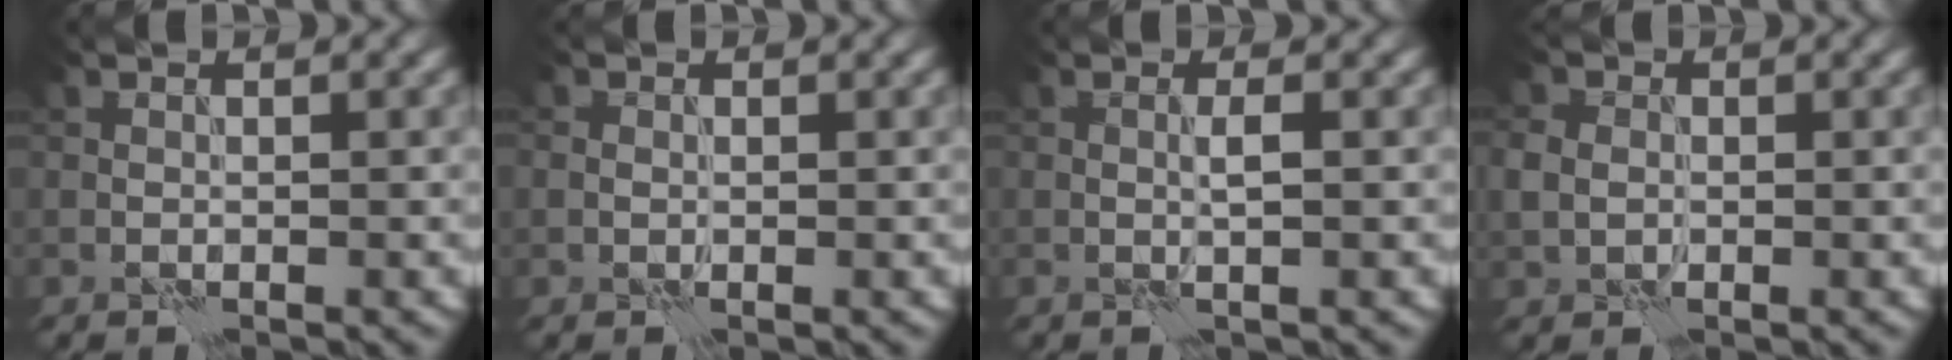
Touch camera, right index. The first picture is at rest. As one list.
[{"total": 0.9, "force": [0.0, 0.7, 0.5], "torque": [-0.009, 0.000, -0.001]}, {"total": 1.3, "force": [0.0, 0.0, 1.3], "torque": [-0.026, 0.002, 0.000]}, {"total": 2.5, "force": [0.0, 2.1, 1.4], "torque": [-0.034, 0.003, -0.002]}]